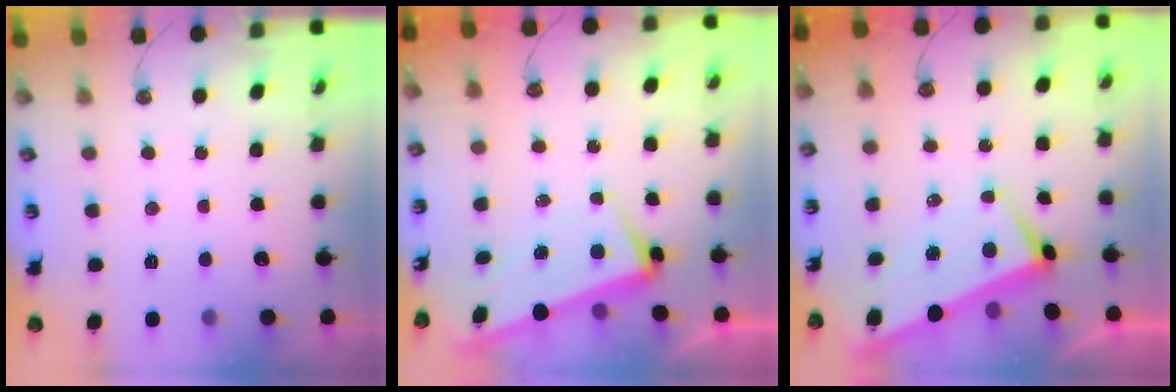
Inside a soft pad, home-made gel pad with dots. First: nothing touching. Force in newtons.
{"total": 2.9, "press": 2.8, "slide": 1.0}
{"total": 1.6, "press": 1.2, "slide": 1.0}